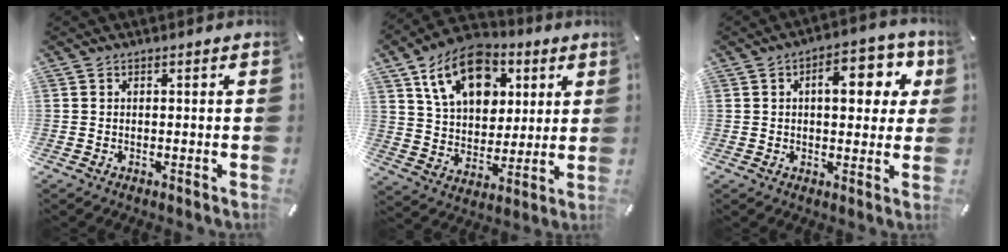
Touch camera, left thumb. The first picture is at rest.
{"total": 16.7, "force": [7.8, 11.9, 8.7], "torque": [-0.144, -0.021, 0.146]}
{"total": 11.8, "force": [3.2, 6.5, 9.3], "torque": [-0.111, -0.006, 0.046]}